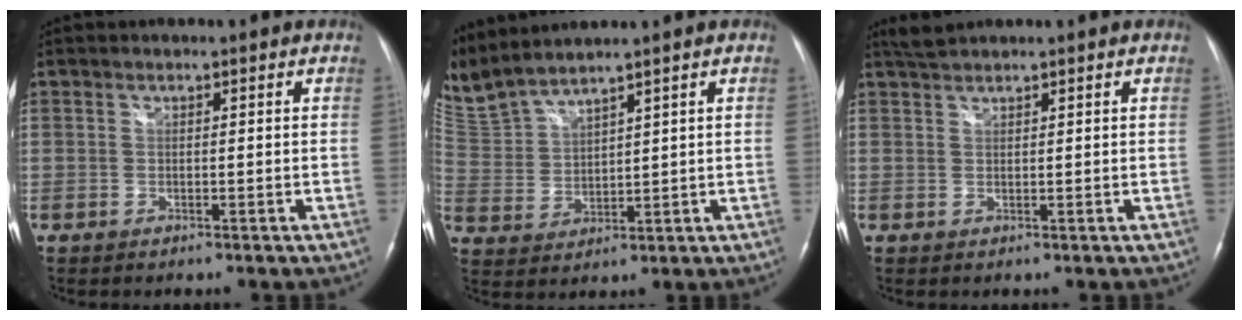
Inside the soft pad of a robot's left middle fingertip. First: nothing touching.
{"total": 8.4, "force": [8.0, -0.3, 2.6], "torque": [-0.082, 0.012, 0.179]}
{"total": 2.0, "force": [1.9, -0.2, 0.5], "torque": [-0.014, 0.010, 0.042]}